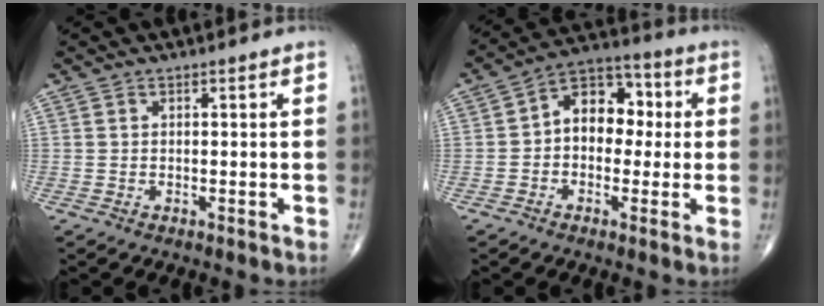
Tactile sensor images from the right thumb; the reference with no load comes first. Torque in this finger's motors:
{"motor_torque": [-0.39, 0.25, 0.77, 0.12, 0.05]}